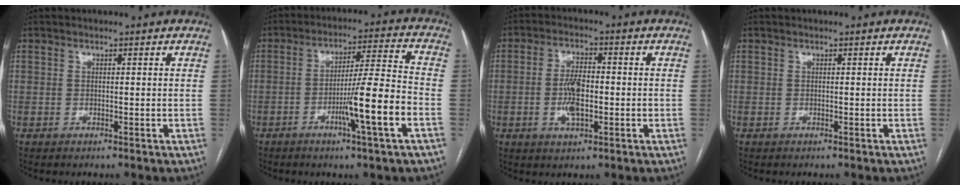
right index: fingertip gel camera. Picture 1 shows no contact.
{"total": 11.4, "force": [-4.1, -0.9, 10.5], "torque": [-0.175, -0.004, -0.069]}
{"total": 6.1, "force": [-1.0, 2.3, 5.6], "torque": [-0.116, 0.004, -0.017]}
{"total": 0.0}